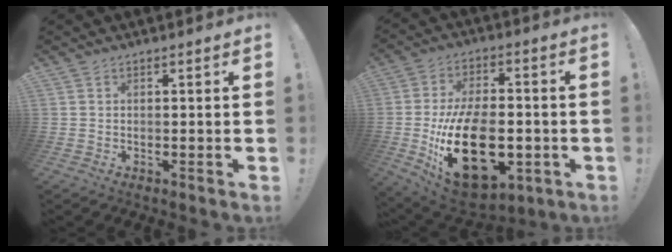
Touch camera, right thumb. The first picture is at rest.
{"total": 26.1, "force": [-5.8, 15.3, 20.3], "torque": [-0.372, 0.020, -0.080]}